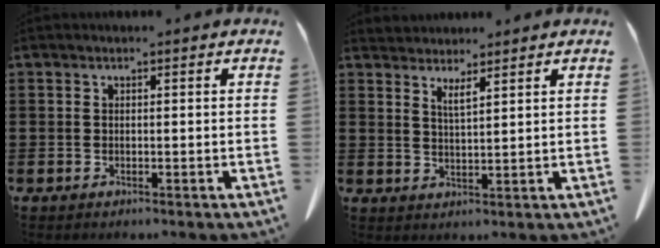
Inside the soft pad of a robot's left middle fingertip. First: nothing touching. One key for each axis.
{"total": 2.5, "fx": 2.3, "fy": 0.1, "fz": 1.1, "tx": -0.026, "ty": -0.002, "tz": 0.040}